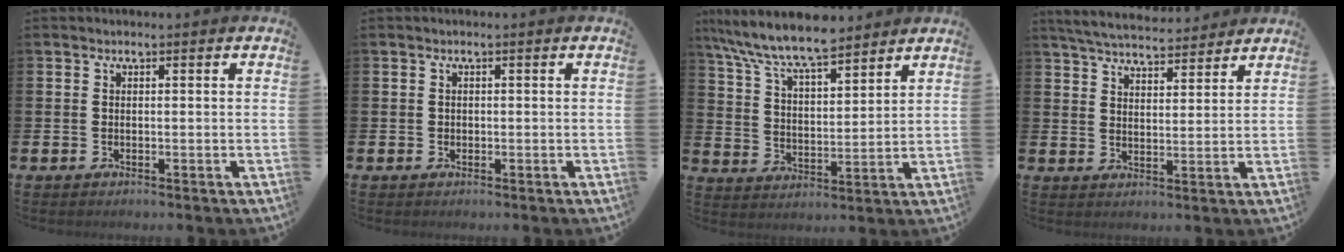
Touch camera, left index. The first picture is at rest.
{"total": 0.5, "force": [0.0, 0.5, 0.1], "torque": [0.004, 0.005, -0.002]}
{"total": 8.6, "force": [7.8, 1.4, 3.3], "torque": [-0.099, -0.039, 0.140]}
{"total": 5.4, "force": [5.3, 0.8, 0.8], "torque": [-0.032, -0.029, 0.094]}